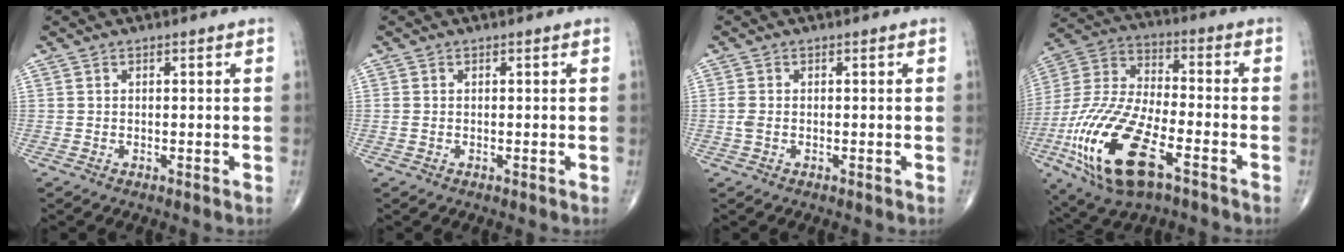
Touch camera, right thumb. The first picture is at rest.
{"total": 0.6, "force": [0.0, 0.4, 0.4], "torque": [-0.014, 0.004, 0.003]}
{"total": 1.5, "force": [-0.2, 0.9, 1.2], "torque": [-0.037, 0.002, -0.005]}
{"total": 23.0, "force": [-9.6, 9.7, 18.5], "torque": [-0.411, 0.015, -0.173]}